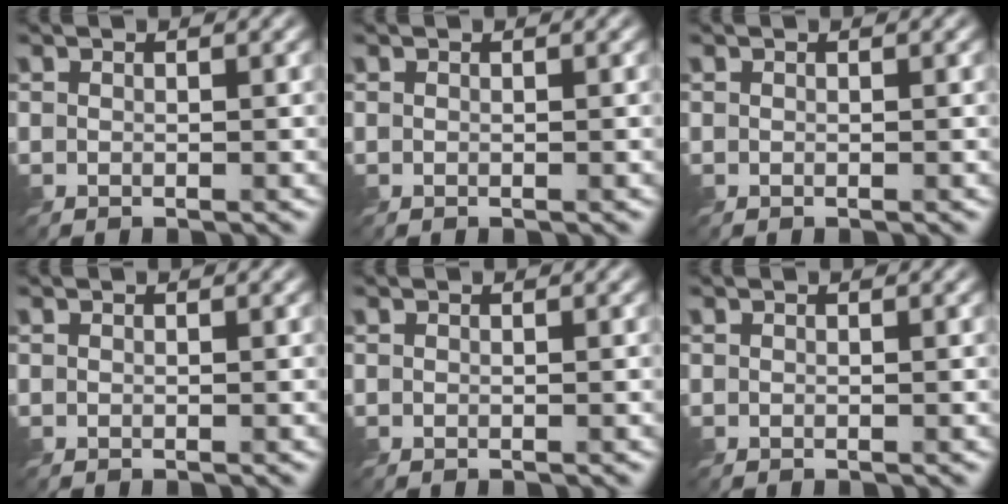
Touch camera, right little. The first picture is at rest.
{"total": 0.0}
{"total": 0.0}
{"total": 0.0}
{"total": 0.0}
{"total": 0.0}